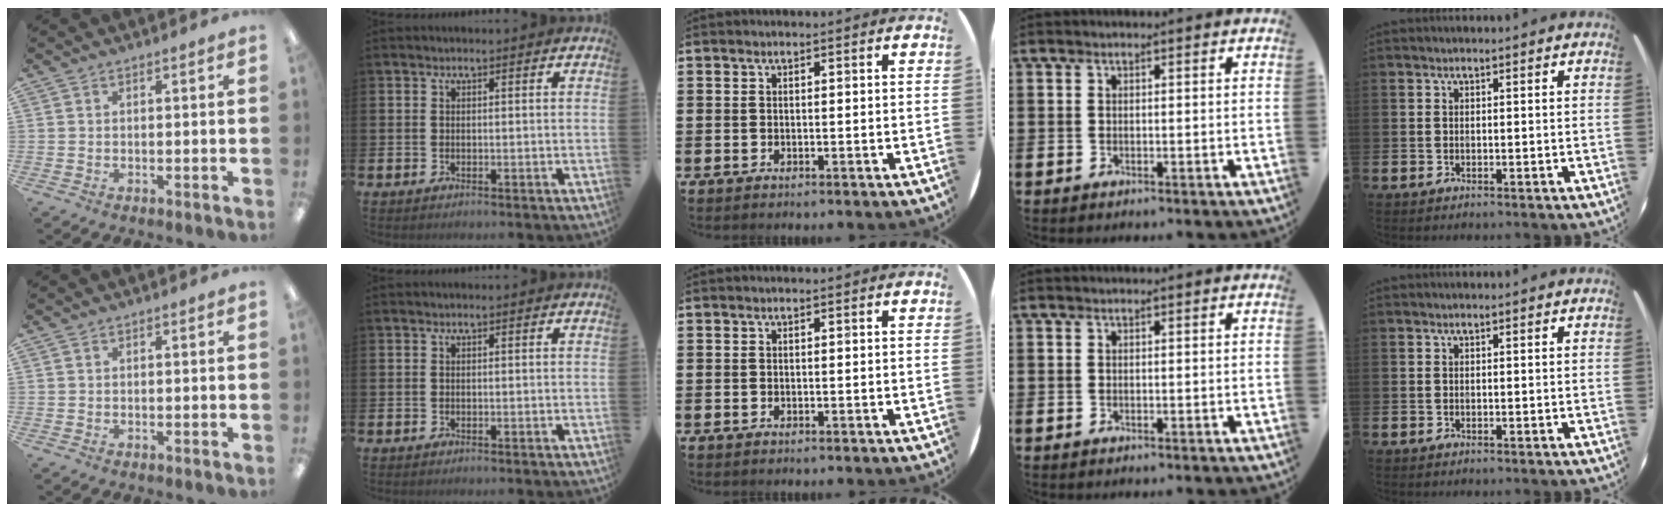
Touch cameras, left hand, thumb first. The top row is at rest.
{}